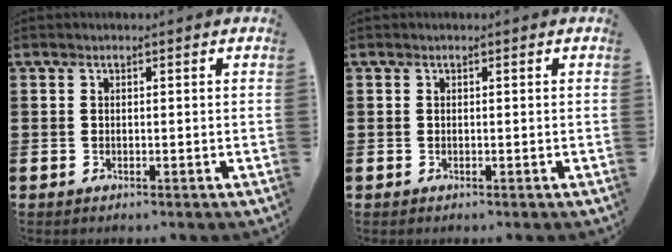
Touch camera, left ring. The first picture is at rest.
{"total": 0.0}